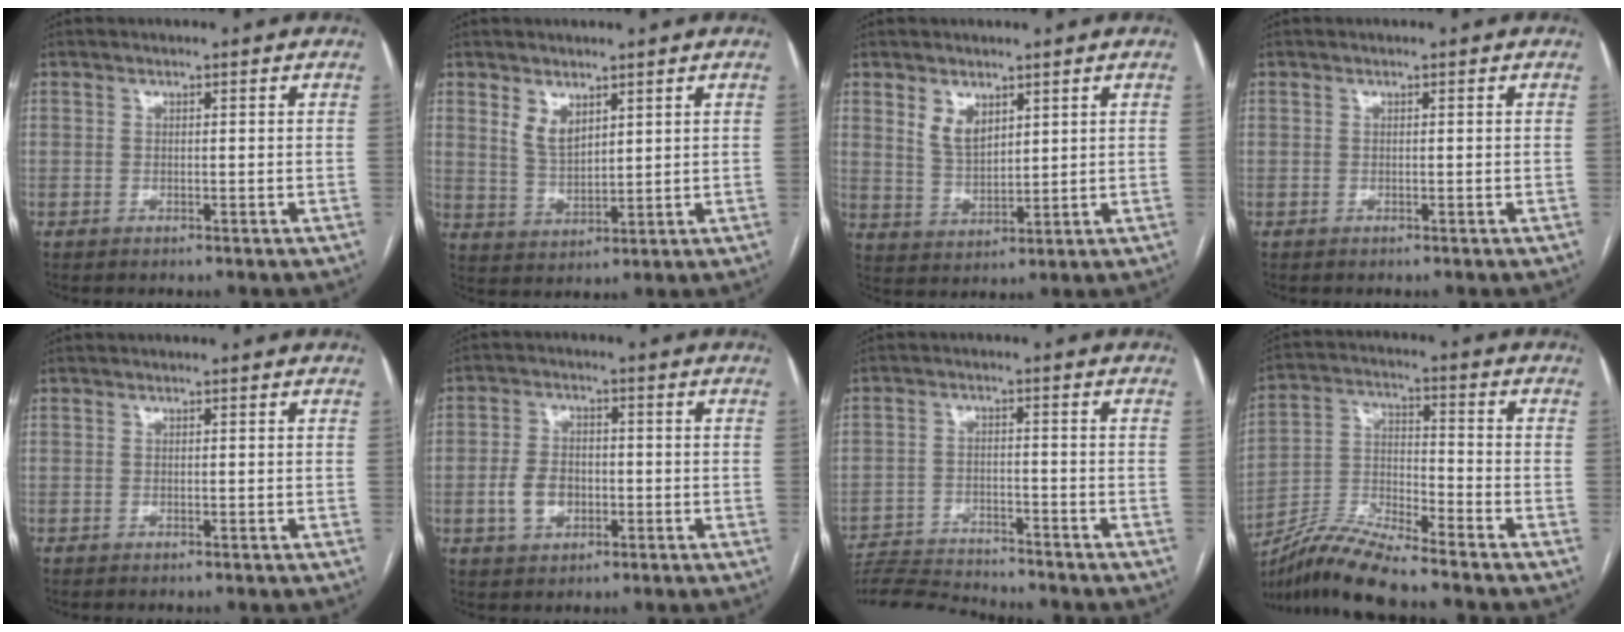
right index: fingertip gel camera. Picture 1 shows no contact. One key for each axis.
{"total": 4.5, "fx": 2.7, "fy": 2.3, "fz": 2.8, "tx": -0.058, "ty": -0.004, "tz": 0.062}
{"total": 4.8, "fx": 2.8, "fy": 2.6, "fz": 3.0, "tx": -0.060, "ty": -0.003, "tz": 0.064}
{"total": 0.0}
{"total": 0.0}
{"total": 5.5, "fx": -1.4, "fy": 3.9, "fz": 3.7, "tx": -0.077, "ty": 0.009, "tz": -0.020}
{"total": 10.2, "fx": -10.1, "fy": 0.0, "fz": 1.9, "tx": -0.032, "ty": -0.003, "tz": -0.168}
{"total": 10.6, "fx": -9.8, "fy": -0.7, "fz": 4.1, "tx": -0.084, "ty": -0.002, "tz": -0.184}